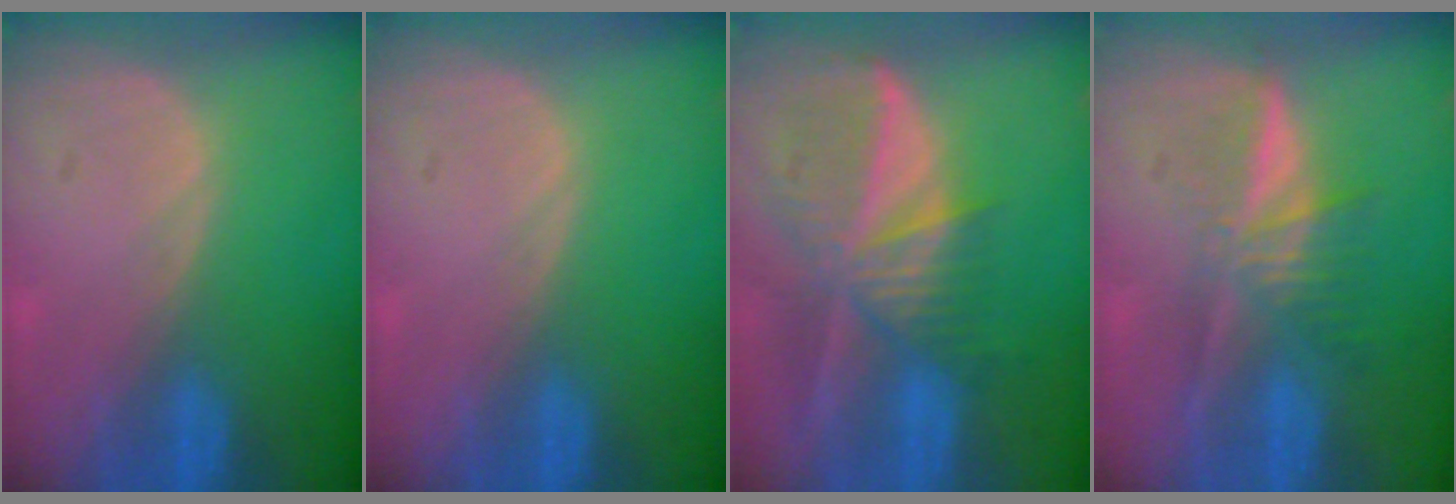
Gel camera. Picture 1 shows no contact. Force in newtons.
{"total": 0.0}
{"total": 9.4, "press": 8.2, "slide": 4.6}
{"total": 5.9, "press": 5.6, "slide": 2.0}